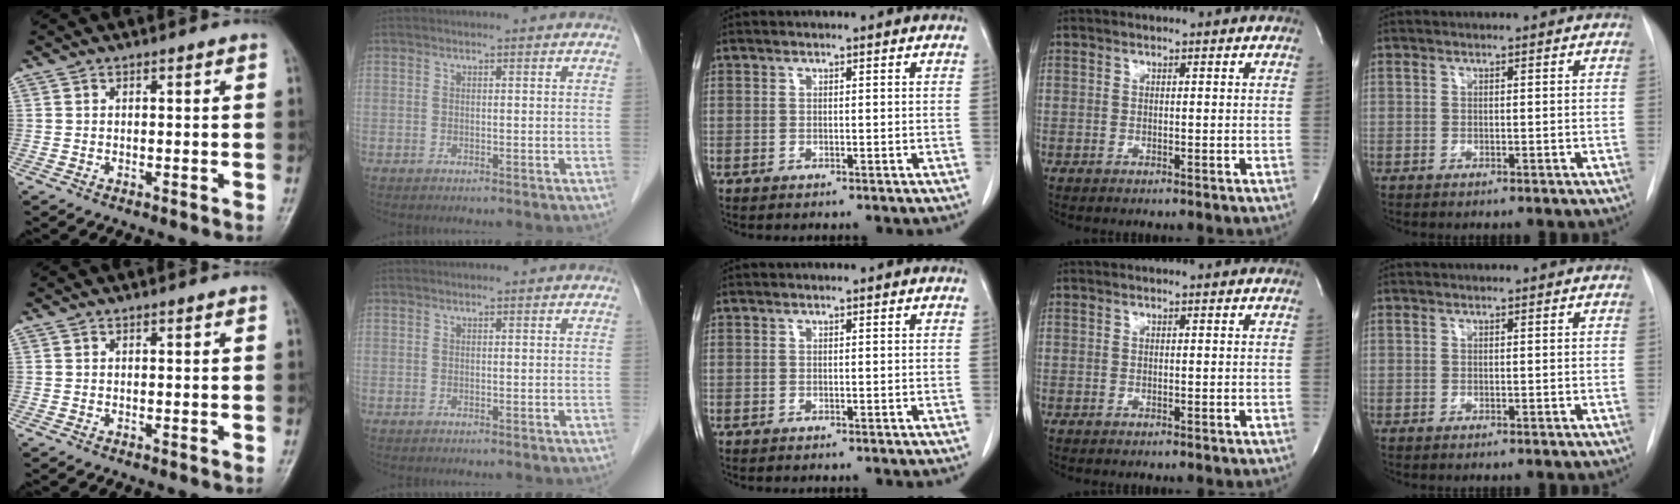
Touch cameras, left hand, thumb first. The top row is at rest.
{}